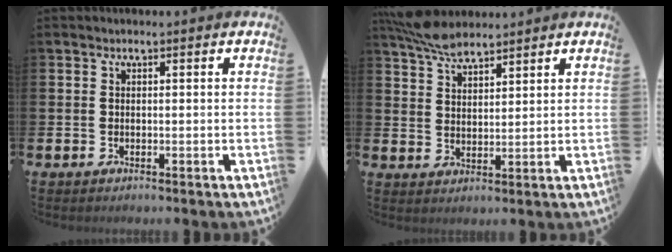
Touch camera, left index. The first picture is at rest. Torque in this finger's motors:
{"motor_torque": [0.03, -0.15, 0.17, 0.15]}